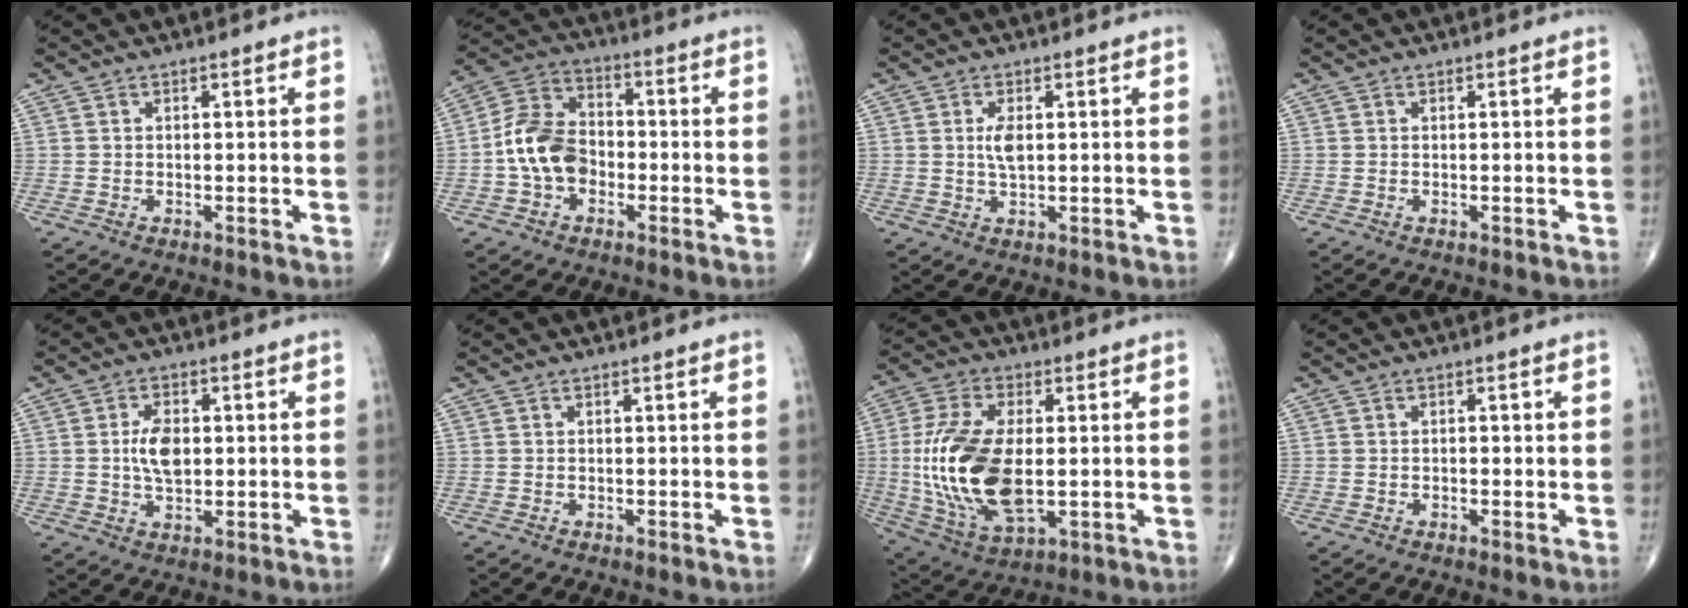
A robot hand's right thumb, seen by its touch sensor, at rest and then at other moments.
{"total": 10.7, "force": [-2.3, 7.7, 7.1], "torque": [-0.120, 0.038, -0.055]}
{"total": 3.4, "force": [0.5, 1.5, 3.0], "torque": [-0.057, -0.005, 0.010]}
{"total": 0.0}
{"total": 6.3, "force": [0.5, 3.6, 5.1], "torque": [-0.084, -0.002, 0.007]}
{"total": 0.0}
{"total": 19.6, "force": [-0.7, 9.8, 17.0], "torque": [-0.360, -0.009, -0.002]}
{"total": 0.9, "force": [-0.1, 0.5, 0.7], "torque": [-0.004, 0.001, -0.003]}